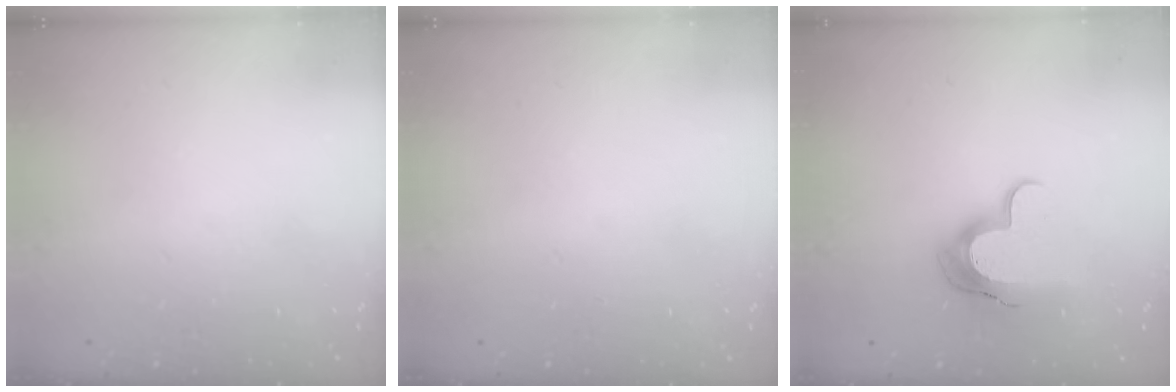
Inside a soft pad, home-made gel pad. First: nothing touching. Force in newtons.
{"total": 0.8, "press": 0.5, "slide": 0.6}
{"total": 11.9, "press": 11.9, "slide": 0.6}